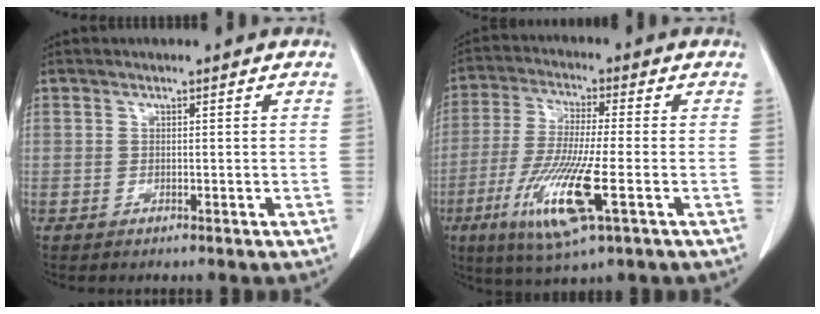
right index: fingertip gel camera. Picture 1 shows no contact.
{"total": 12.9, "force": [-4.5, 1.0, 12.0], "torque": [-0.247, -0.027, -0.081]}